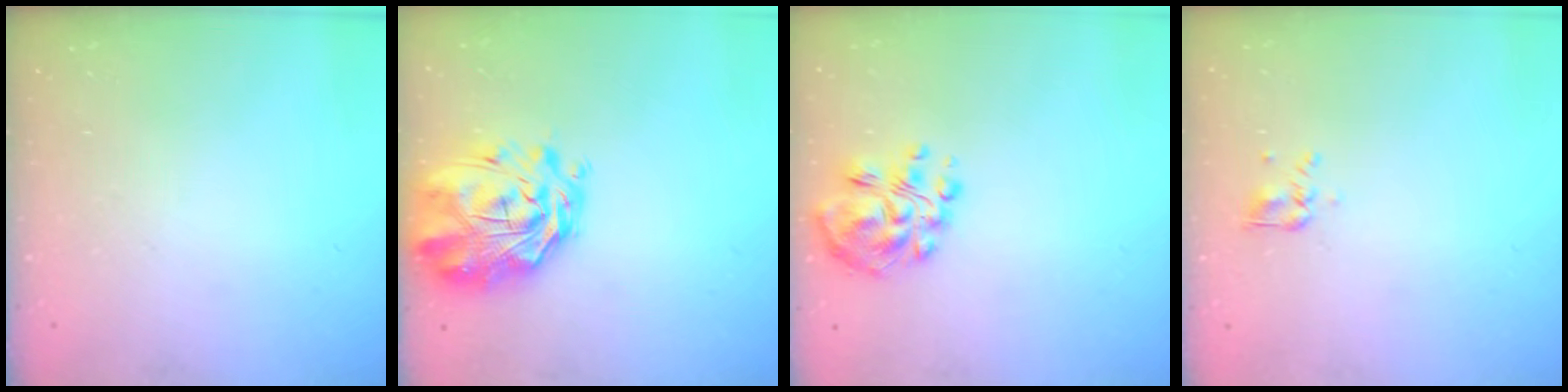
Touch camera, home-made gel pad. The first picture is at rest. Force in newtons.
{"total": 3.5, "press": 3.1, "slide": 1.5}
{"total": 9.6, "press": 9.3, "slide": 2.2}
{"total": 3.1, "press": 3.0, "slide": 1.0}